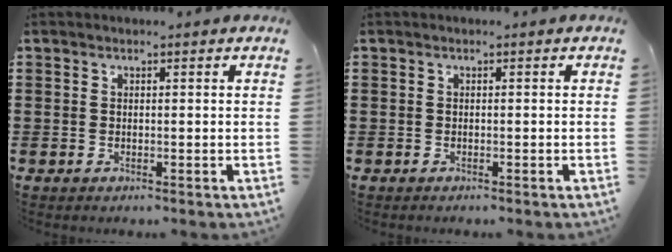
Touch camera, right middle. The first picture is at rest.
{"total": 0.0}